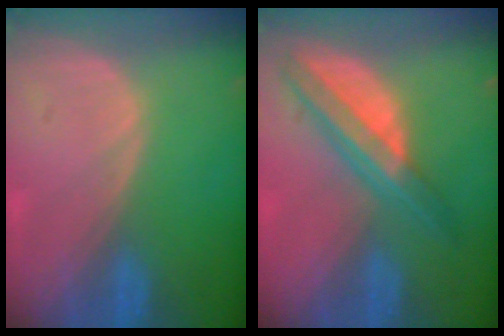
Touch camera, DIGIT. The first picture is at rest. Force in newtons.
{"total": 7.8, "press": 6.6, "slide": 4.1}